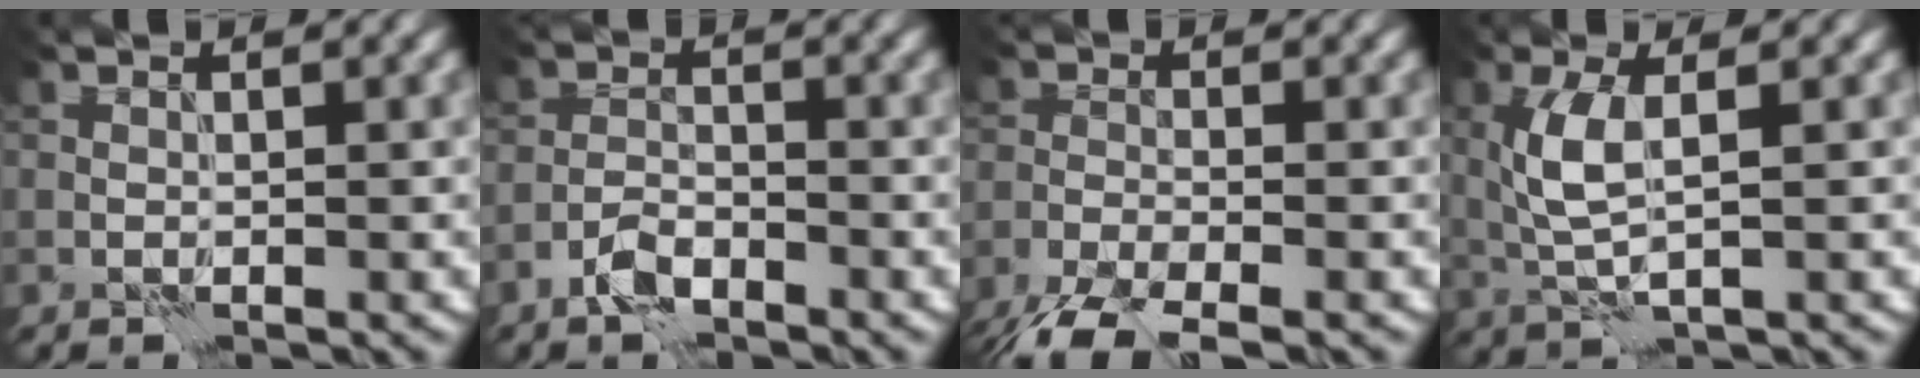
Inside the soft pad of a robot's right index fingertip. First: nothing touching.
{"total": 2.4, "force": [-1.8, 0.9, 1.3], "torque": [-0.023, 0.006, -0.041]}
{"total": 5.9, "force": [-4.7, 1.5, 3.3], "torque": [-0.062, -0.021, -0.096]}
{"total": 4.0, "force": [0.7, 1.3, 3.8], "torque": [-0.087, 0.002, 0.014]}